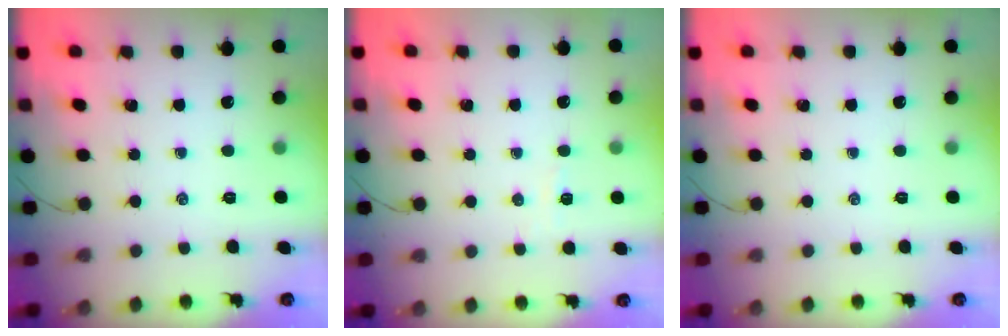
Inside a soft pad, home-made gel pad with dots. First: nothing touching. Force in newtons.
{"total": 2.4, "press": 2.3, "slide": 0.6}
{"total": 0.0}